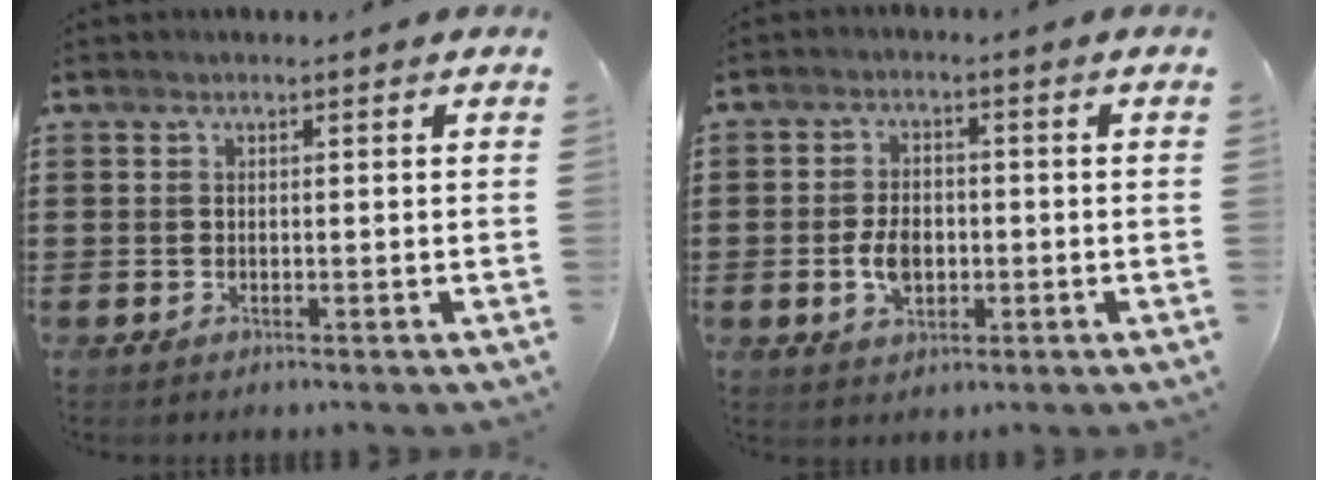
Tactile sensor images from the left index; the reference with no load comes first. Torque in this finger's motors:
{"motor_torque": [0.71, 0.71, 0.33, 0.11]}